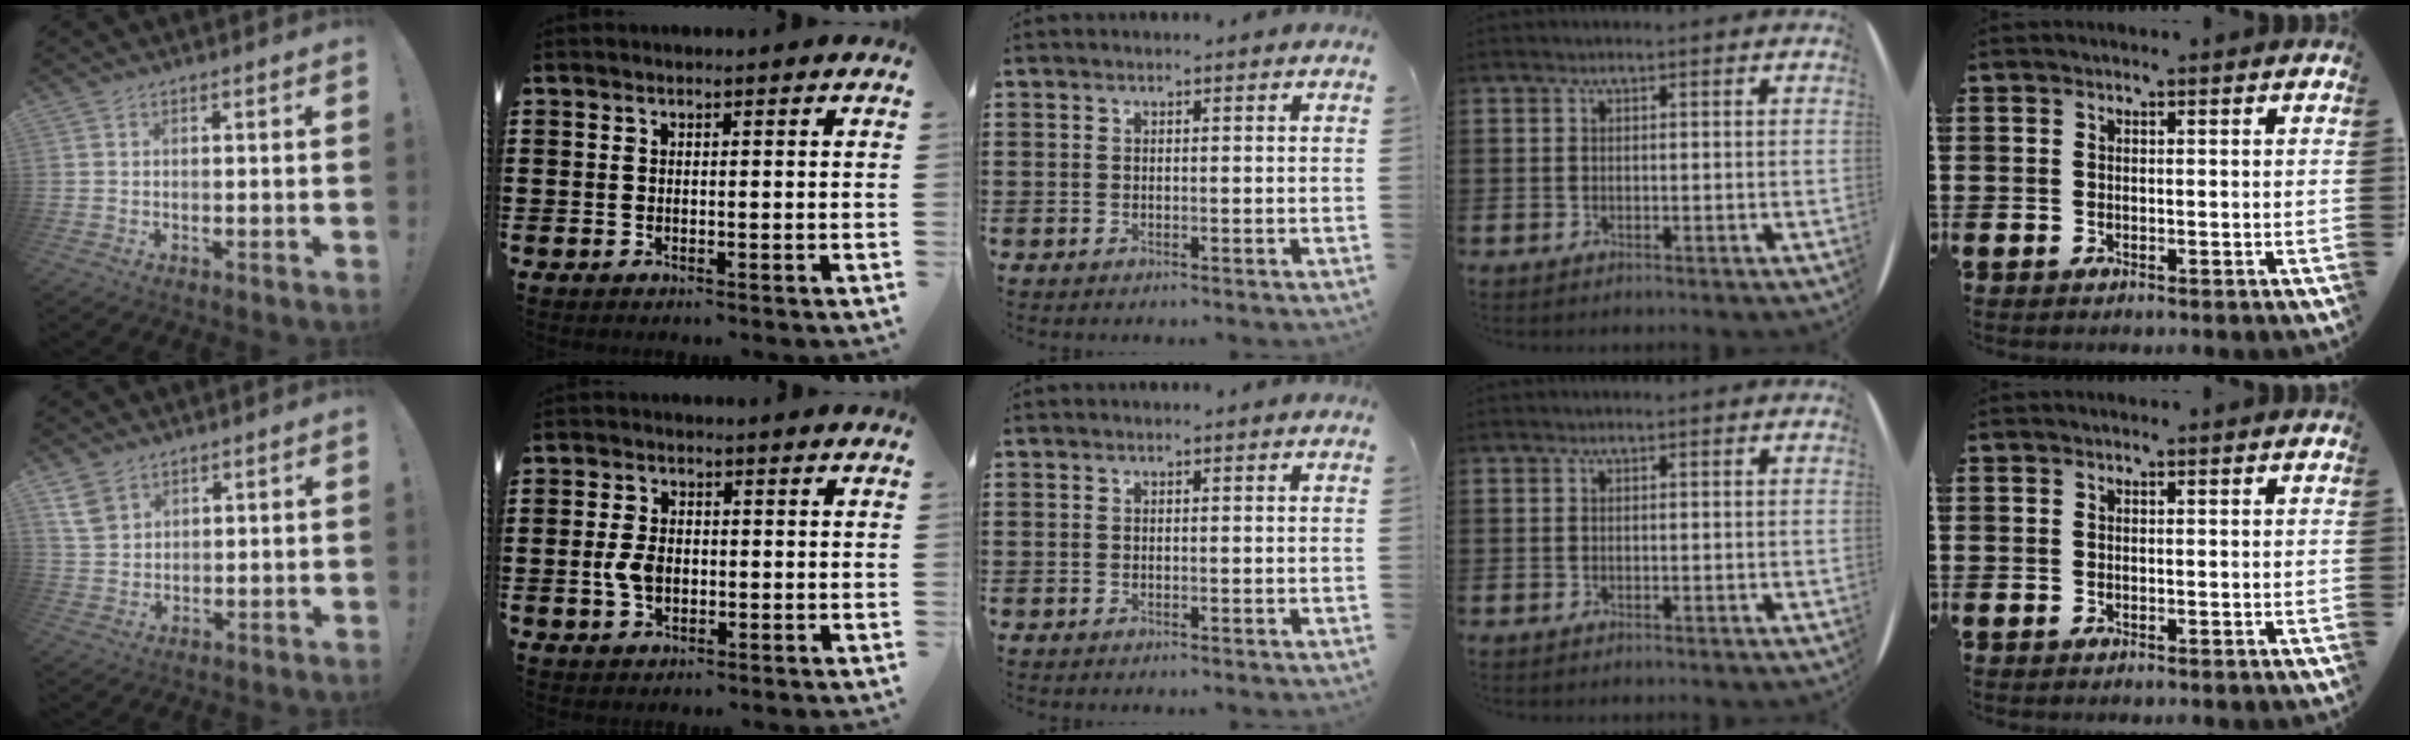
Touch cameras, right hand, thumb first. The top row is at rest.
{"thumb": {"total": 6.1, "force": [3.9, 4.0, 2.5], "torque": [-0.035, -0.017, 0.076]}, "index": {"total": 4.2, "force": [-0.5, 2.7, 3.1], "torque": [-0.075, 0.002, -0.013]}}